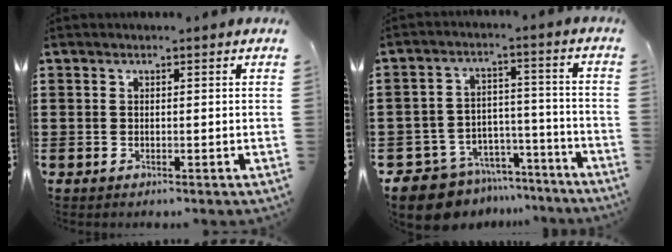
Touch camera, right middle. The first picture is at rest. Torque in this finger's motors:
{"motor_torque": [0.60, -0.64, 0.36, 0.08]}